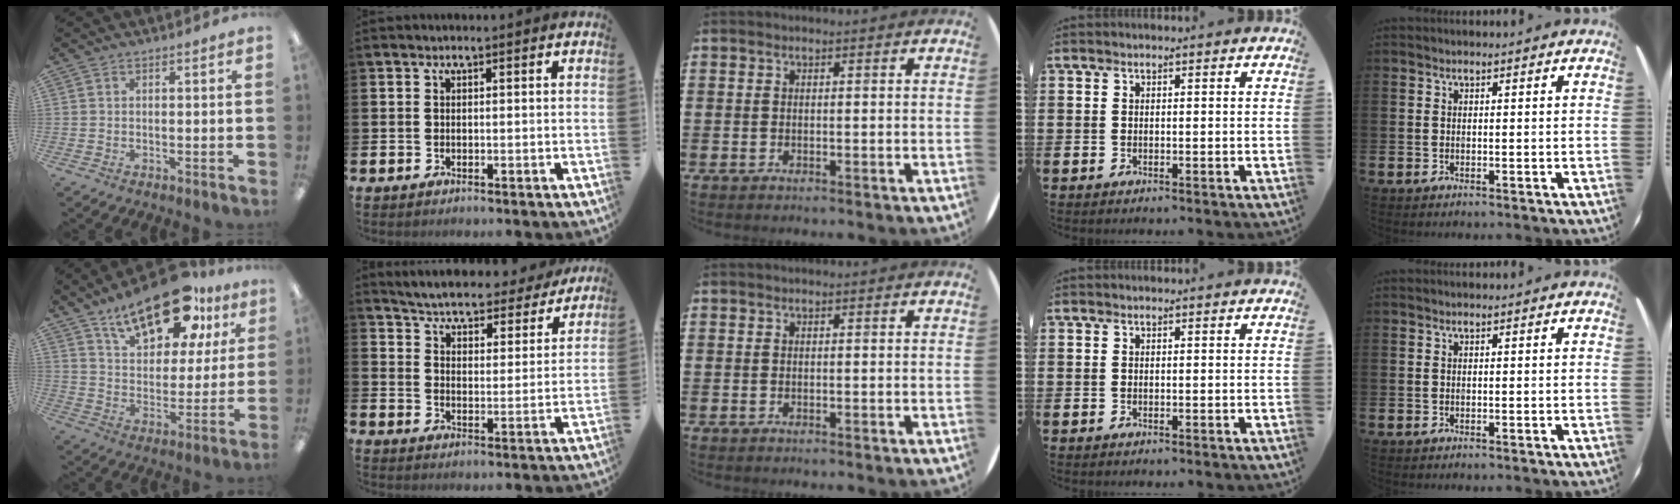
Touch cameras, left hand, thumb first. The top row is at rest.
{"thumb": {"total": 19.7, "force": [13.5, 8.9, 11.2], "torque": [-0.183, -0.064, 0.232]}, "index": {"total": 5.1, "force": [4.9, 0.7, 1.0], "torque": [-0.049, -0.040, 0.081]}}